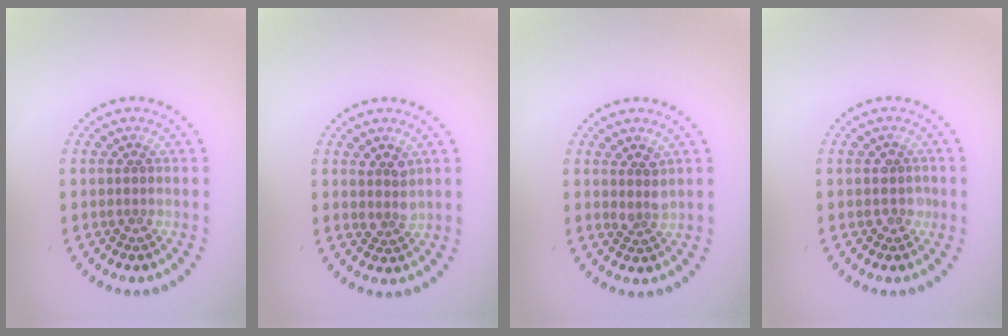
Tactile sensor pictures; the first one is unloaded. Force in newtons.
{"total": 1.8, "press": 1.5, "slide": 0.9}
{"total": 1.6, "press": 1.3, "slide": 0.9}
{"total": 1.3, "press": 1.2, "slide": 0.6}